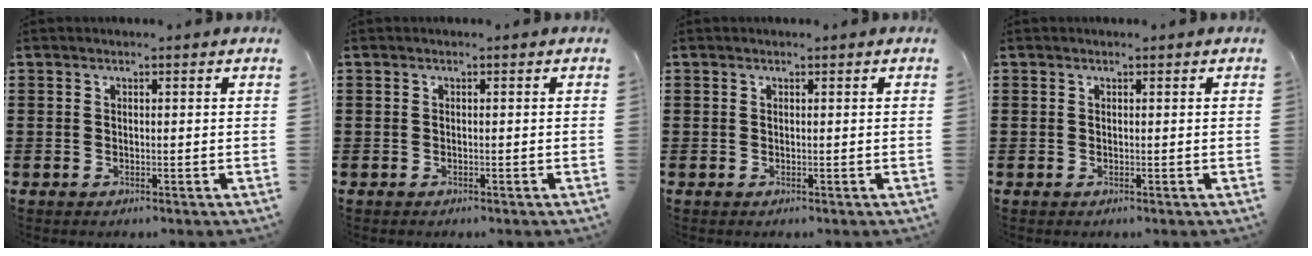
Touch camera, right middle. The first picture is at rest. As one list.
[{"total": 0.0}, {"total": 0.0}, {"total": 0.0}]